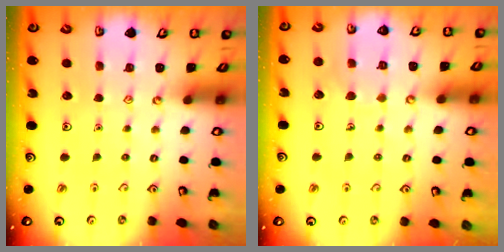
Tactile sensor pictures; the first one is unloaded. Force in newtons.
{"total": 5.1, "press": 5.1, "slide": 0.3}